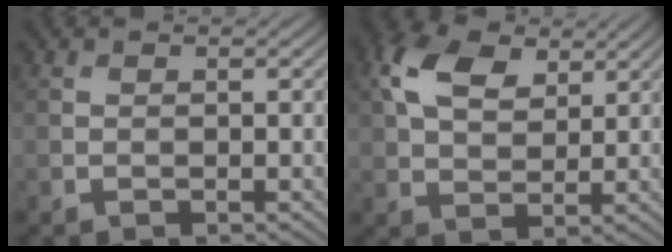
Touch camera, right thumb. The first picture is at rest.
{"total": 8.5, "force": [3.7, 5.1, 5.6], "torque": [-0.136, 0.015, 0.066]}